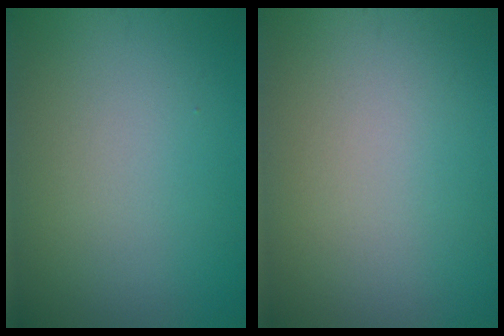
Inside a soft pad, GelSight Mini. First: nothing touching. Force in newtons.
{"total": 0.0}